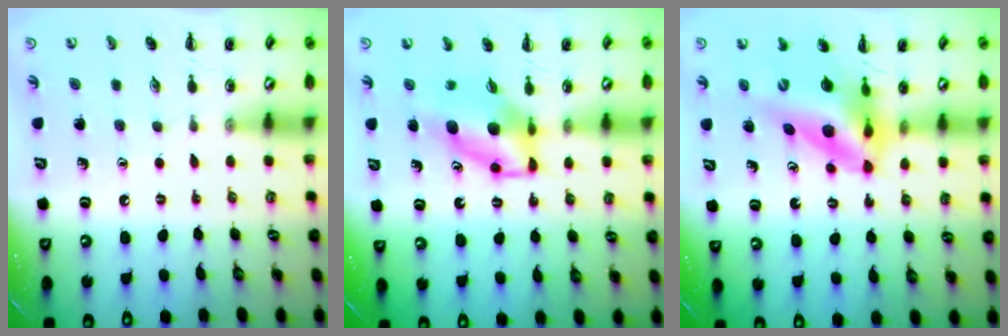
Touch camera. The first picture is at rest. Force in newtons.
{"total": 6.1, "press": 6.0, "slide": 1.4}
{"total": 11.2, "press": 10.7, "slide": 3.3}